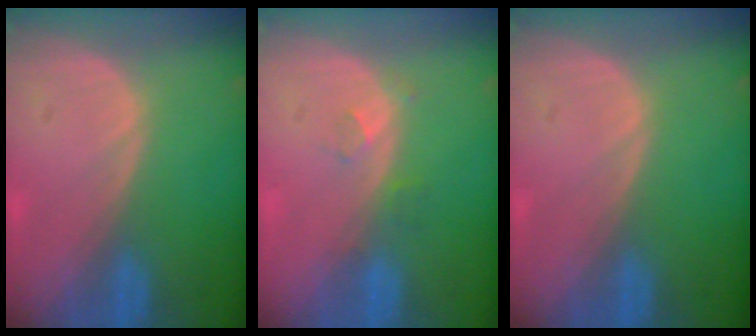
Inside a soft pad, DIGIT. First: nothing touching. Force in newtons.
{"total": 2.3, "press": 2.0, "slide": 1.1}
{"total": 0.0}